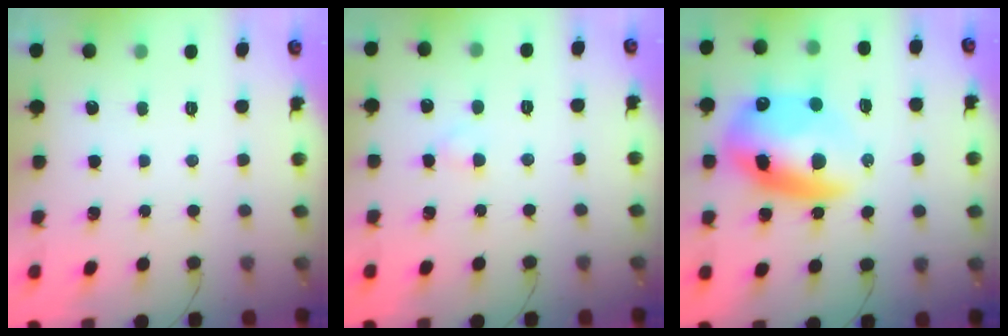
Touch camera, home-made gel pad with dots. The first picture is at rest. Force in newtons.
{"total": 1.8, "press": 1.6, "slide": 0.8}
{"total": 16.0, "press": 15.6, "slide": 3.5}